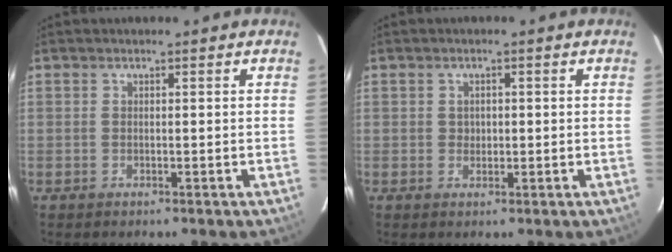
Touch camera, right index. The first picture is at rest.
{"total": 1.5, "force": [0.1, 1.4, 0.5], "torque": [-0.004, 0.004, 0.001]}